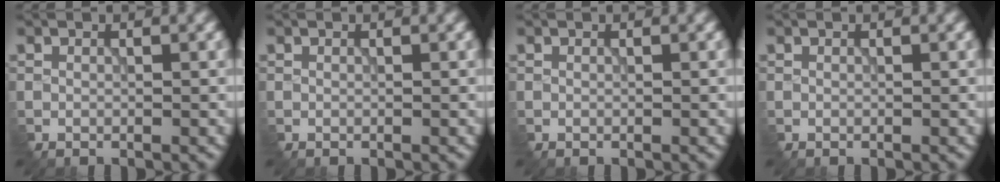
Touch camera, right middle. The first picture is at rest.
{"total": 0.0}
{"total": 0.0}
{"total": 0.0}